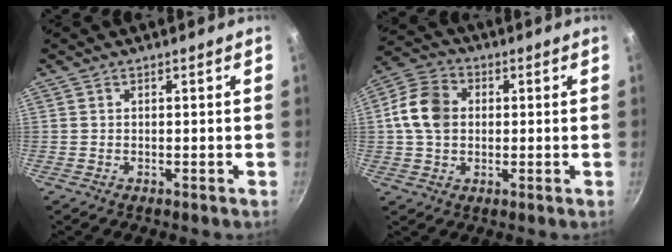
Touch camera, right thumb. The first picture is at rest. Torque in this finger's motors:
{"motor_torque": [0.17, 0.18, 0.24, -0.22, 0.06]}